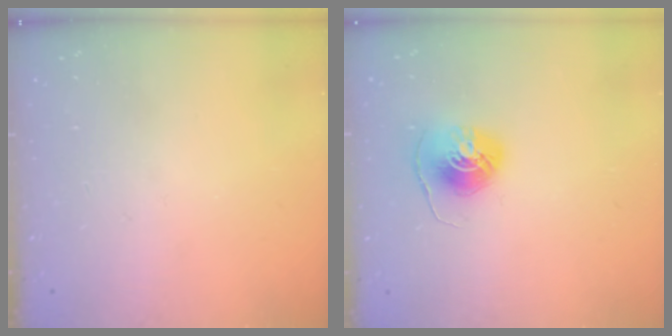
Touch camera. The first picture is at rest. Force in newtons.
{"total": 7.8, "press": 7.8, "slide": 0.3}